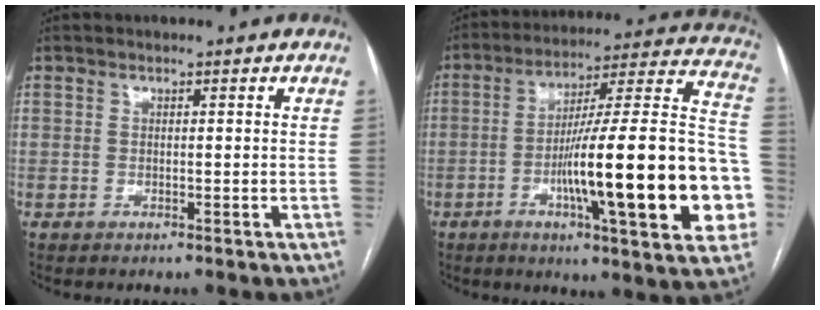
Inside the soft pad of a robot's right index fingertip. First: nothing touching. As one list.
[{"total": 27.0, "force": [-6.4, 2.8, 26.1], "torque": [-0.307, 0.013, -0.097]}]